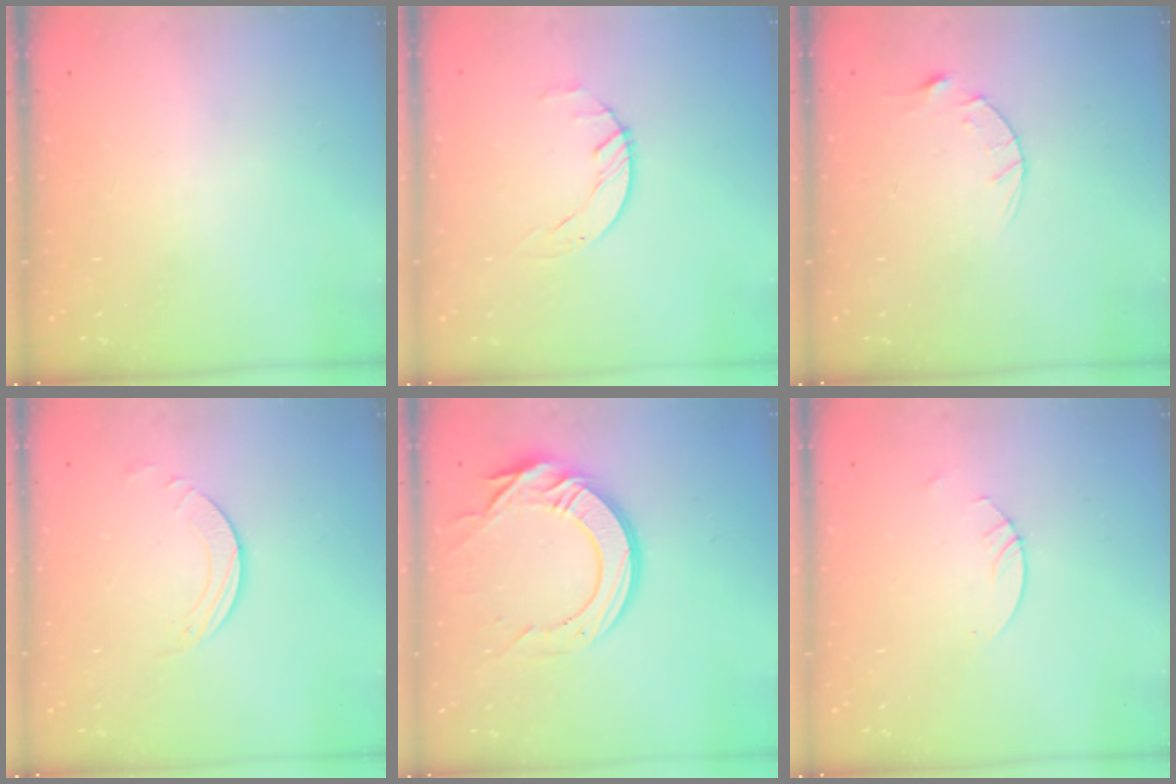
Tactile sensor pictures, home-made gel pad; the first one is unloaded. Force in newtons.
{"total": 1.4, "press": 1.4, "slide": 0.2}
{"total": 4.5, "press": 4.5, "slide": 0.3}
{"total": 2.5, "press": 2.5, "slide": 0.2}
{"total": 15.8, "press": 15.7, "slide": 1.7}
{"total": 2.7, "press": 2.7, "slide": 0.2}